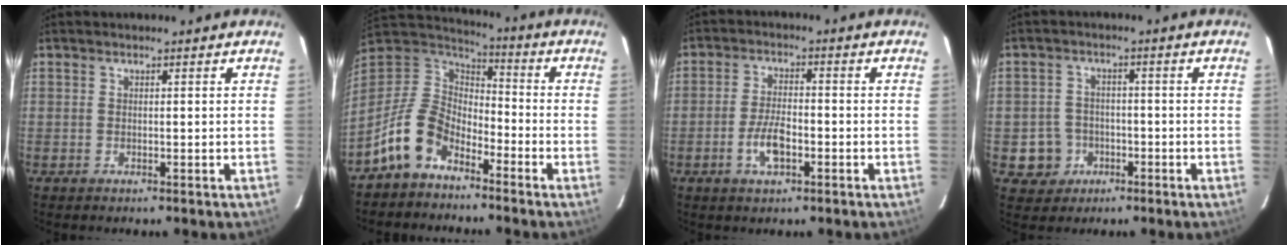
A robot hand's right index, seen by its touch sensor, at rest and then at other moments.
{"total": 12.2, "force": [-7.4, 7.5, 6.2], "torque": [-0.142, 0.022, -0.144]}
{"total": 5.9, "force": [-2.4, 2.4, 4.9], "torque": [-0.101, 0.002, -0.043]}
{"total": 5.9, "force": [-2.1, 5.5, 0.7], "torque": [-0.026, 0.019, -0.026]}